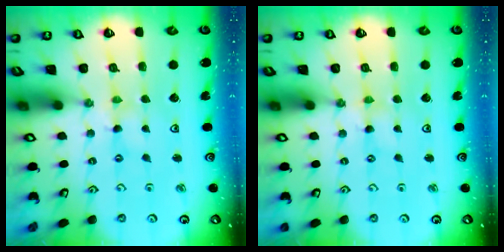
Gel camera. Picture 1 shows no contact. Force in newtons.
{"total": 0.0}